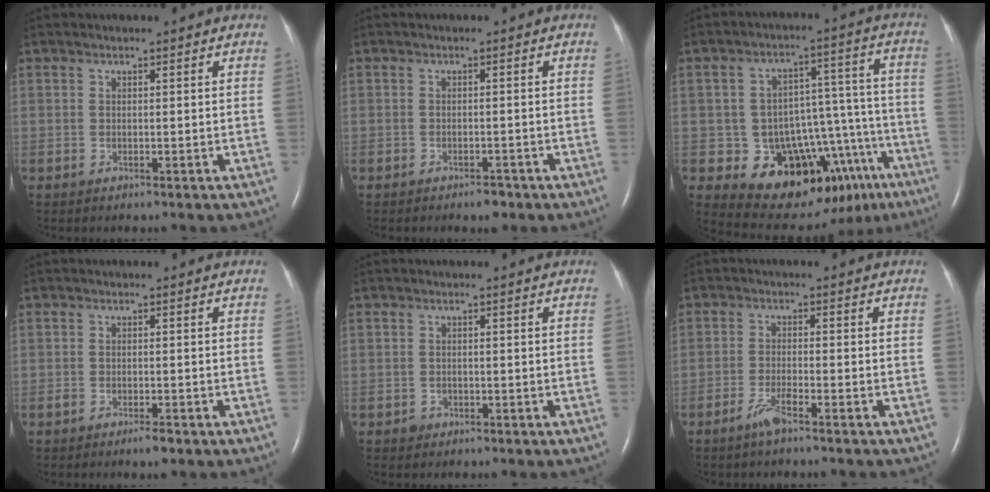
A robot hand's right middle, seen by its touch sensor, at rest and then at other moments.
{"total": 1.8, "force": [-1.4, 0.8, 0.9], "torque": [-0.013, 0.001, -0.015]}
{"total": 17.5, "force": [-10.4, 10.4, 9.5], "torque": [-0.084, 0.088, -0.135]}
{"total": 2.0, "force": [-1.4, 0.5, 1.3], "torque": [-0.025, -0.001, -0.022]}
{"total": 1.1, "force": [-0.7, 0.9, 0.0], "torque": [0.000, 0.004, -0.011]}
{"total": 3.1, "force": [-2.4, 0.1, 2.0], "torque": [-0.050, -0.004, -0.048]}